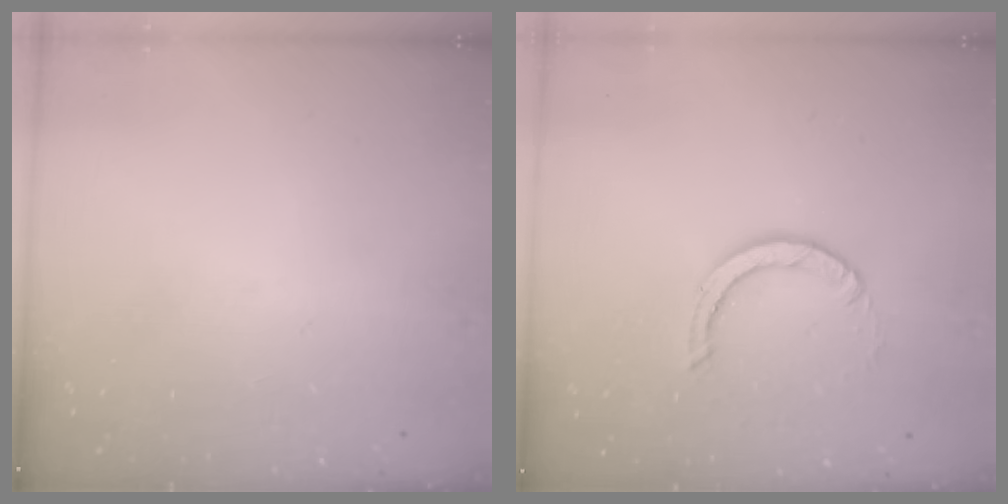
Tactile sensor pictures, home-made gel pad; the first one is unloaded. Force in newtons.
{"total": 3.8, "press": 3.8, "slide": 0.4}